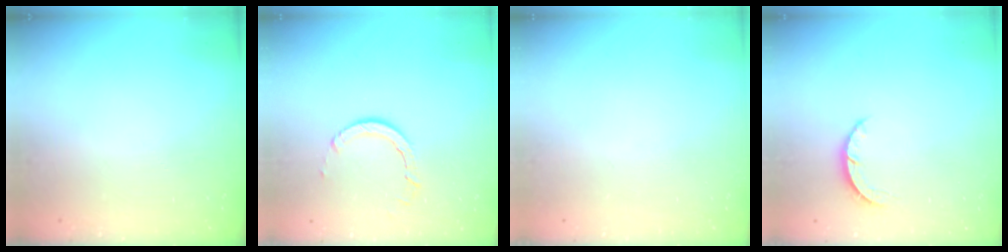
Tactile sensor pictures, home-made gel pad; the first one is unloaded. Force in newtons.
{"total": 5.4, "press": 5.4, "slide": 0.5}
{"total": 0.0}
{"total": 2.5, "press": 2.4, "slide": 0.4}